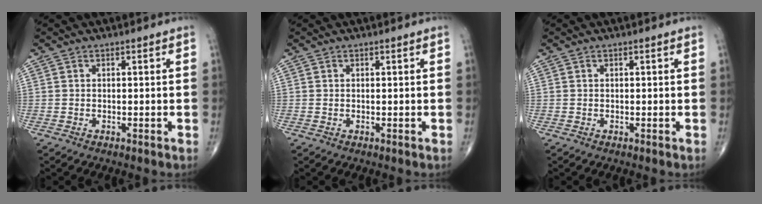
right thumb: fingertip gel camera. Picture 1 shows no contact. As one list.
[{"total": 0.0}, {"total": 0.0}]